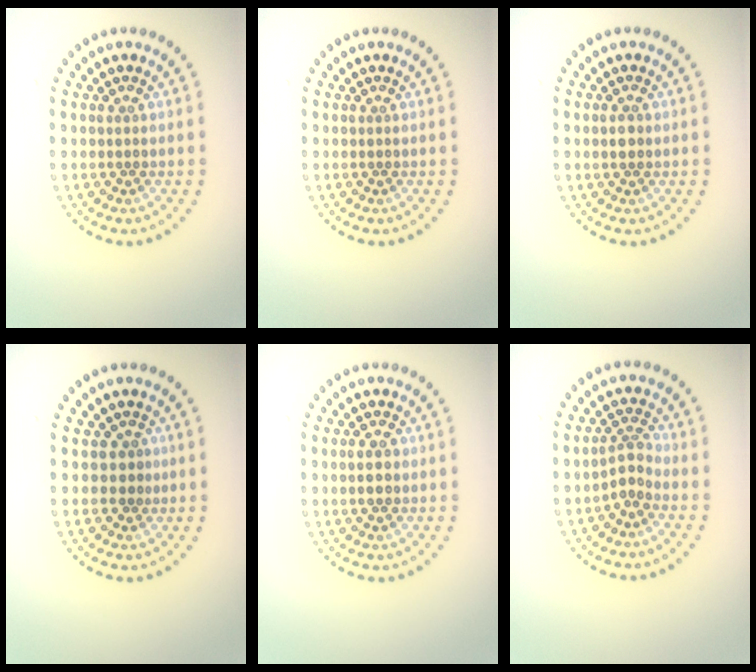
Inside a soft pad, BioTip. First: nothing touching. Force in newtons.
{"total": 0.0}
{"total": 1.4, "press": 1.4, "slide": 0.2}
{"total": 1.1, "press": 0.8, "slide": 0.7}
{"total": 1.5, "press": 1.5, "slide": 0.0}
{"total": 1.9, "press": 1.3, "slide": 1.4}